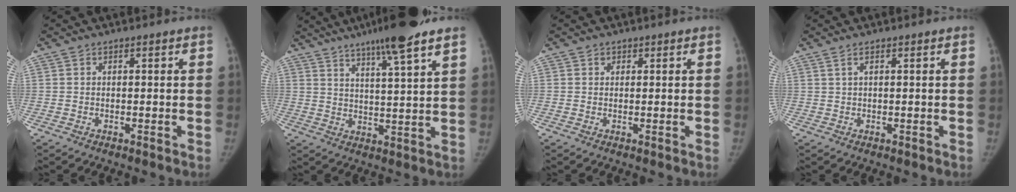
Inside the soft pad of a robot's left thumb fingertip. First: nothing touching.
{"total": 12.5, "force": [8.9, 0.8, 8.7], "torque": [-0.134, -0.029, 0.141]}
{"total": 0.8, "force": [0.4, 0.6, 0.1], "torque": [0.008, -0.001, 0.004]}
{"total": 1.0, "force": [0.6, 0.0, 0.8], "torque": [-0.022, 0.007, 0.013]}